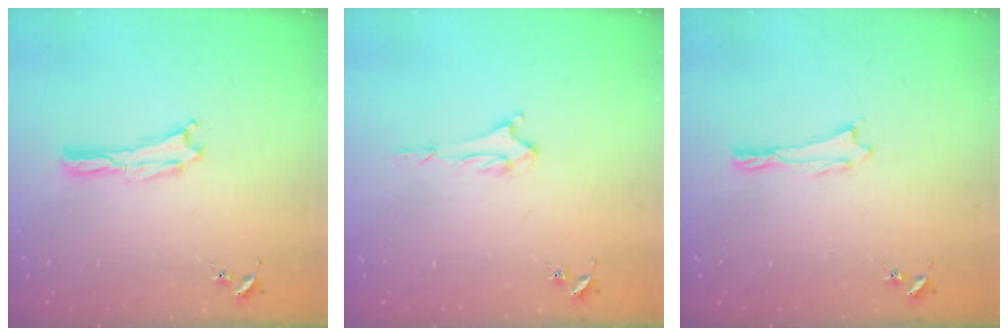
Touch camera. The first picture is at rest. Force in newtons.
{"total": 1.7, "press": 1.6, "slide": 0.4}
{"total": 0.5, "press": 0.5, "slide": 0.2}